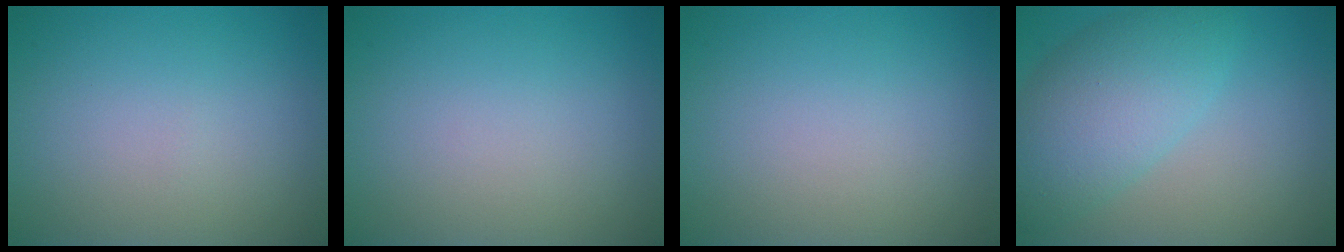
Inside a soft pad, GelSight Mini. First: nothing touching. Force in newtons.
{"total": 0.0}
{"total": 0.0}
{"total": 6.5, "press": 6.5, "slide": 0.2}